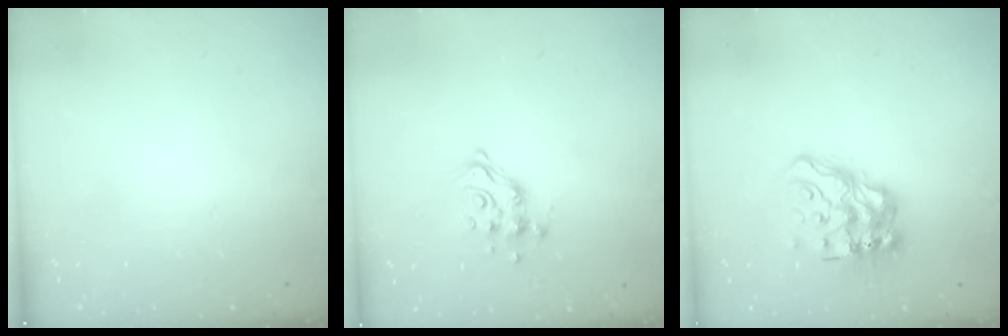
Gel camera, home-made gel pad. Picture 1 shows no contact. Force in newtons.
{"total": 11.2, "press": 11.1, "slide": 0.9}
{"total": 13.4, "press": 13.4, "slide": 1.3}